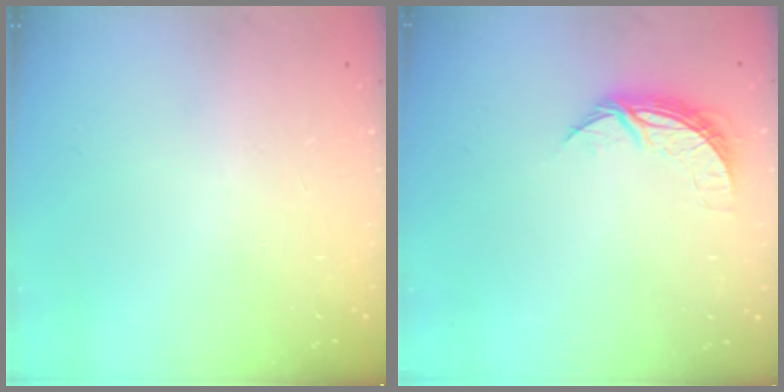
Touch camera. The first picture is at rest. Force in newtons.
{"total": 6.8, "press": 6.8, "slide": 0.5}